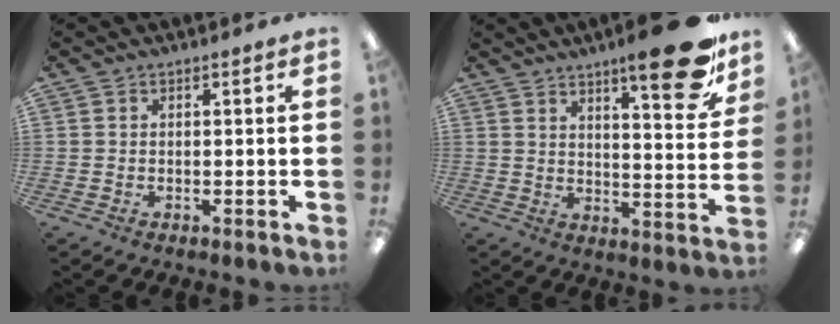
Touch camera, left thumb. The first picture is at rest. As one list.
[{"total": 16.5, "force": [10.9, 4.3, 11.7], "torque": [-0.151, -0.071, 0.169]}]